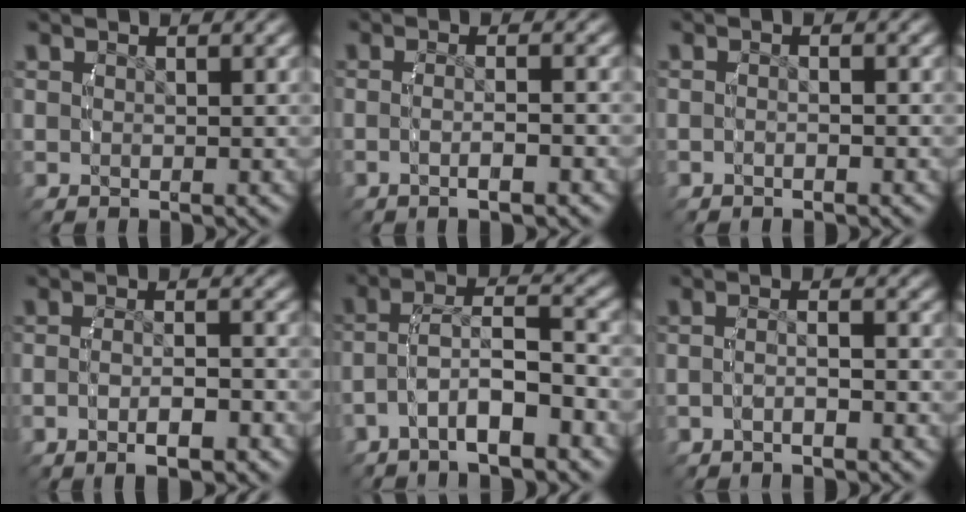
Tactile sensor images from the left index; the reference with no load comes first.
{"total": 2.6, "force": [-1.3, -0.3, 2.2], "torque": [-0.041, 0.002, -0.019]}
{"total": 1.1, "force": [-0.8, 0.0, 0.7], "torque": [-0.018, 0.004, -0.016]}
{"total": 3.3, "force": [-1.9, 0.6, 2.6], "torque": [-0.044, 0.000, -0.029]}
{"total": 4.3, "force": [-2.0, 1.7, 3.4], "torque": [-0.077, -0.005, -0.028]}
{"total": 2.1, "force": [-1.2, 0.1, 1.8], "torque": [-0.032, 0.003, -0.021]}